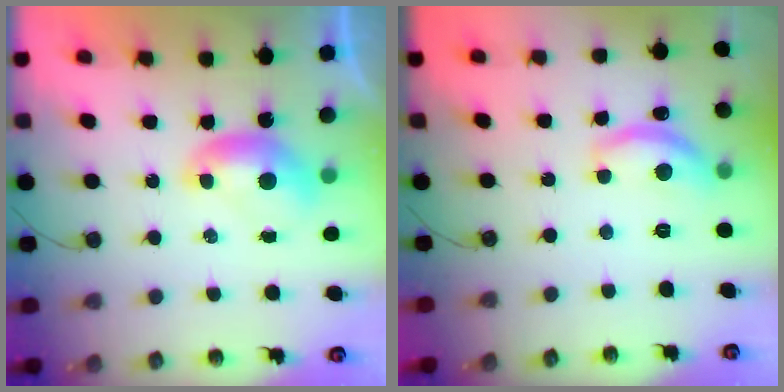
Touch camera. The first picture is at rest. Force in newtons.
{"total": 8.9, "press": 8.9, "slide": 0.8}